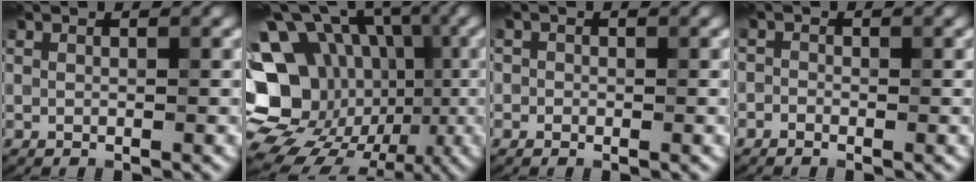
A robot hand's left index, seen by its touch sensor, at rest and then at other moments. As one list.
[{"total": 18.9, "force": [-3.9, 15.4, 10.3], "torque": [-0.170, 0.023, -0.077]}, {"total": 0.5, "force": [-0.4, 0.3, -0.2], "torque": [0.007, -0.001, -0.006]}, {"total": 0.9, "force": [-0.9, 0.1, -0.2], "torque": [0.008, -0.003, -0.017]}]